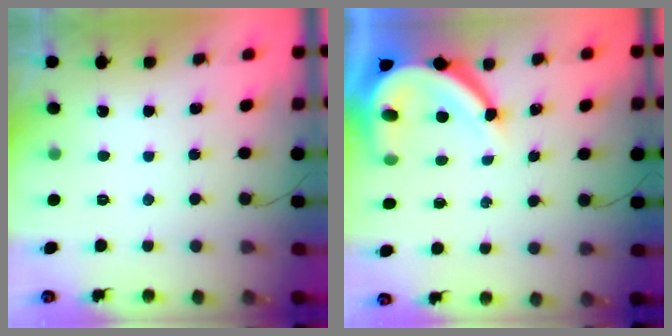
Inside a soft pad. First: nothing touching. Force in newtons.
{"total": 13.2, "press": 13.1, "slide": 1.3}